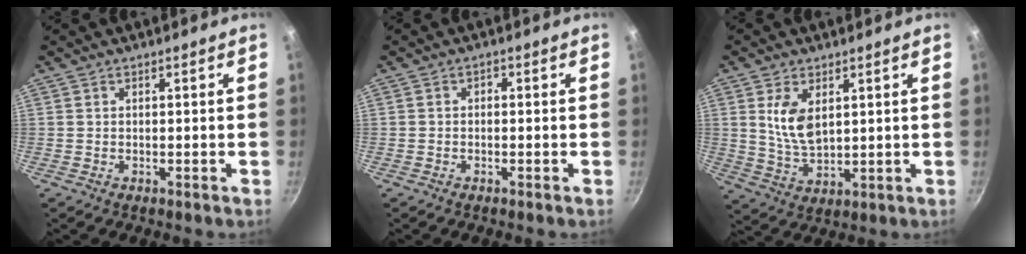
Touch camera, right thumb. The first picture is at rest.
{"total": 1.2, "force": [-0.6, 0.7, 0.7], "torque": [-0.016, 0.010, -0.011]}
{"total": 8.1, "force": [2.5, 4.5, 6.2], "torque": [-0.112, -0.023, 0.056]}